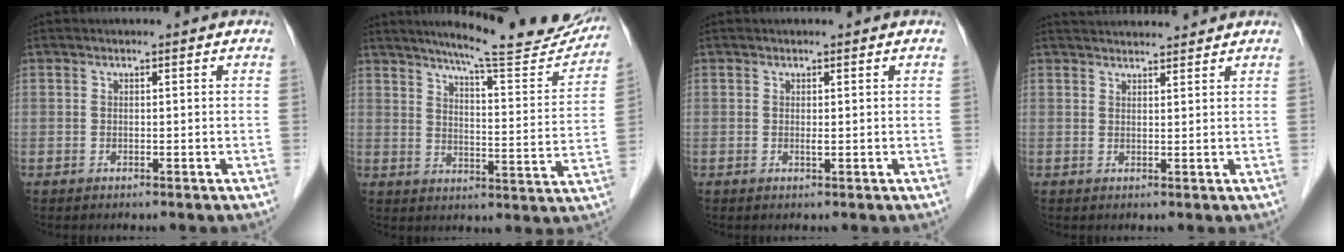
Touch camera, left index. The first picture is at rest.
{"total": 19.3, "force": [17.5, 1.6, 7.9], "torque": [-0.108, -0.049, 0.219]}
{"total": 0.7, "force": [0.4, 0.0, 0.6], "torque": [-0.013, 0.001, 0.004]}
{"total": 7.8, "force": [7.6, 0.8, 1.9], "torque": [-0.027, 0.030, 0.103]}